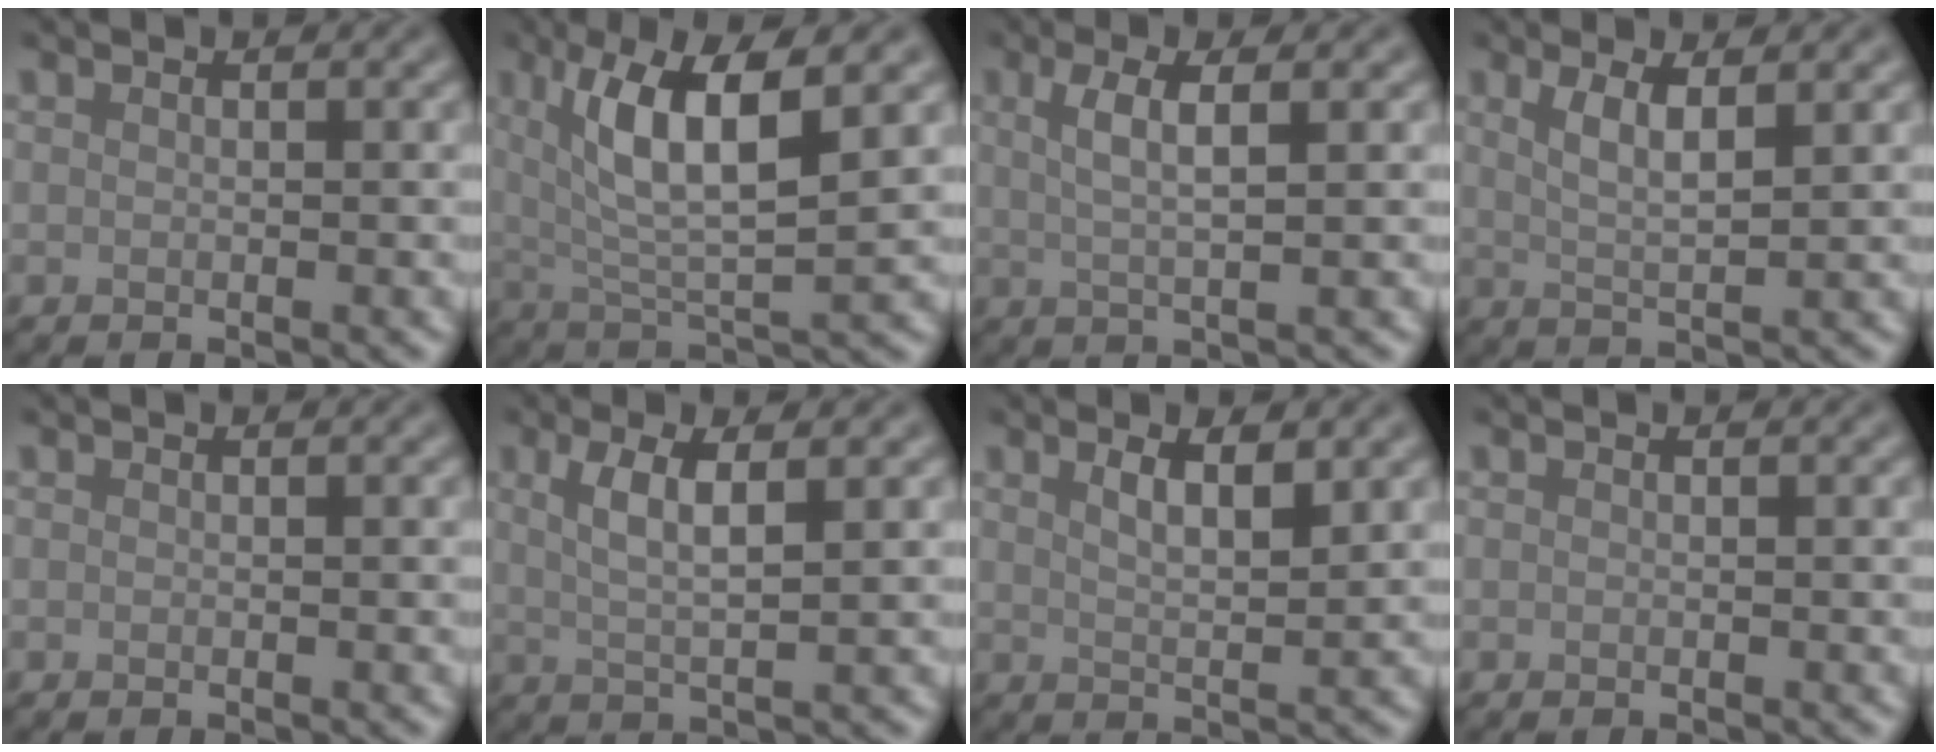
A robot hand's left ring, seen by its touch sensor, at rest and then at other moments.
{"total": 7.9, "force": [2.7, 2.1, 7.2], "torque": [-0.128, -0.003, 0.050]}
{"total": 3.4, "force": [1.0, 0.8, 3.2], "torque": [-0.055, 0.001, 0.018]}
{"total": 3.1, "force": [1.3, 0.8, 2.7], "torque": [-0.049, -0.004, 0.025]}
{"total": 0.0}
{"total": 3.7, "force": [1.3, 0.8, 3.4], "torque": [-0.066, -0.002, 0.025]}
{"total": 3.2, "force": [1.6, 0.9, 2.6], "torque": [-0.039, -0.002, 0.028]}
{"total": 0.0}